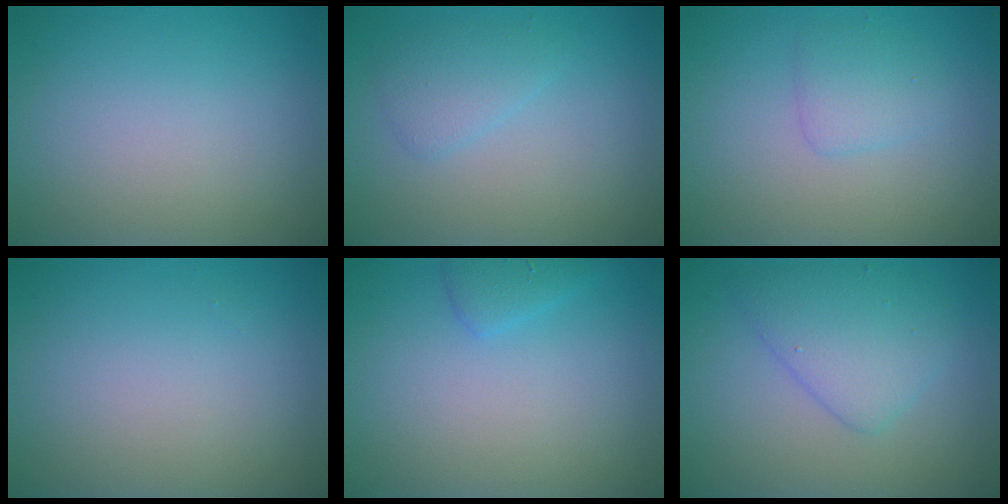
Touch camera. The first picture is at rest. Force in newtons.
{"total": 1.9, "press": 1.9, "slide": 0.1}
{"total": 1.9, "press": 1.9, "slide": 0.1}
{"total": 0.0}
{"total": 1.4, "press": 1.4, "slide": 0.1}
{"total": 3.8, "press": 3.8, "slide": 0.2}